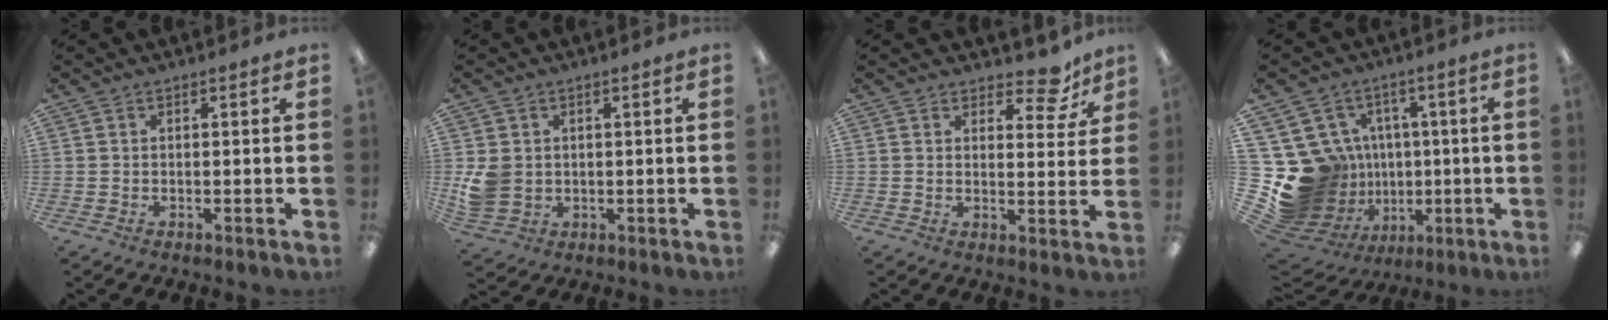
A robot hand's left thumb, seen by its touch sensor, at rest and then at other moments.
{"total": 5.8, "force": [0.7, 5.2, 2.6], "torque": [-0.060, 0.008, 0.016]}
{"total": 7.9, "force": [5.8, 3.5, 4.0], "torque": [-0.037, -0.035, 0.096]}
{"total": 19.6, "force": [-0.4, 18.3, 7.2], "torque": [-0.152, -0.014, 0.052]}